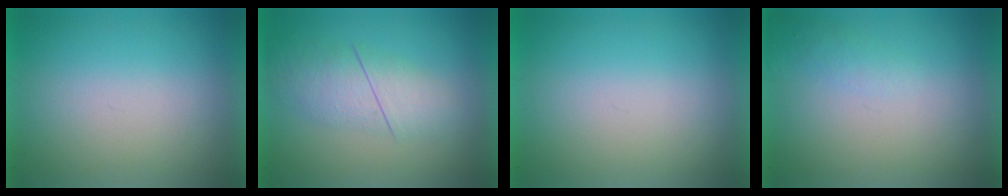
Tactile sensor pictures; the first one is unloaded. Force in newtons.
{"total": 2.7}
{"total": 0.0}
{"total": 1.2}